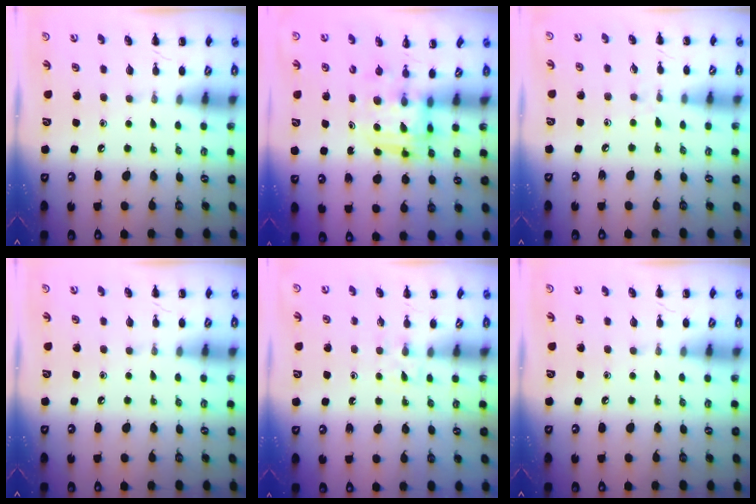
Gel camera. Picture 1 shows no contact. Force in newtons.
{"total": 3.0, "press": 3.0, "slide": 0.3}
{"total": 3.7, "press": 3.3, "slide": 1.7}
{"total": 0.0}
{"total": 2.2, "press": 2.0, "slide": 1.0}
{"total": 0.0}